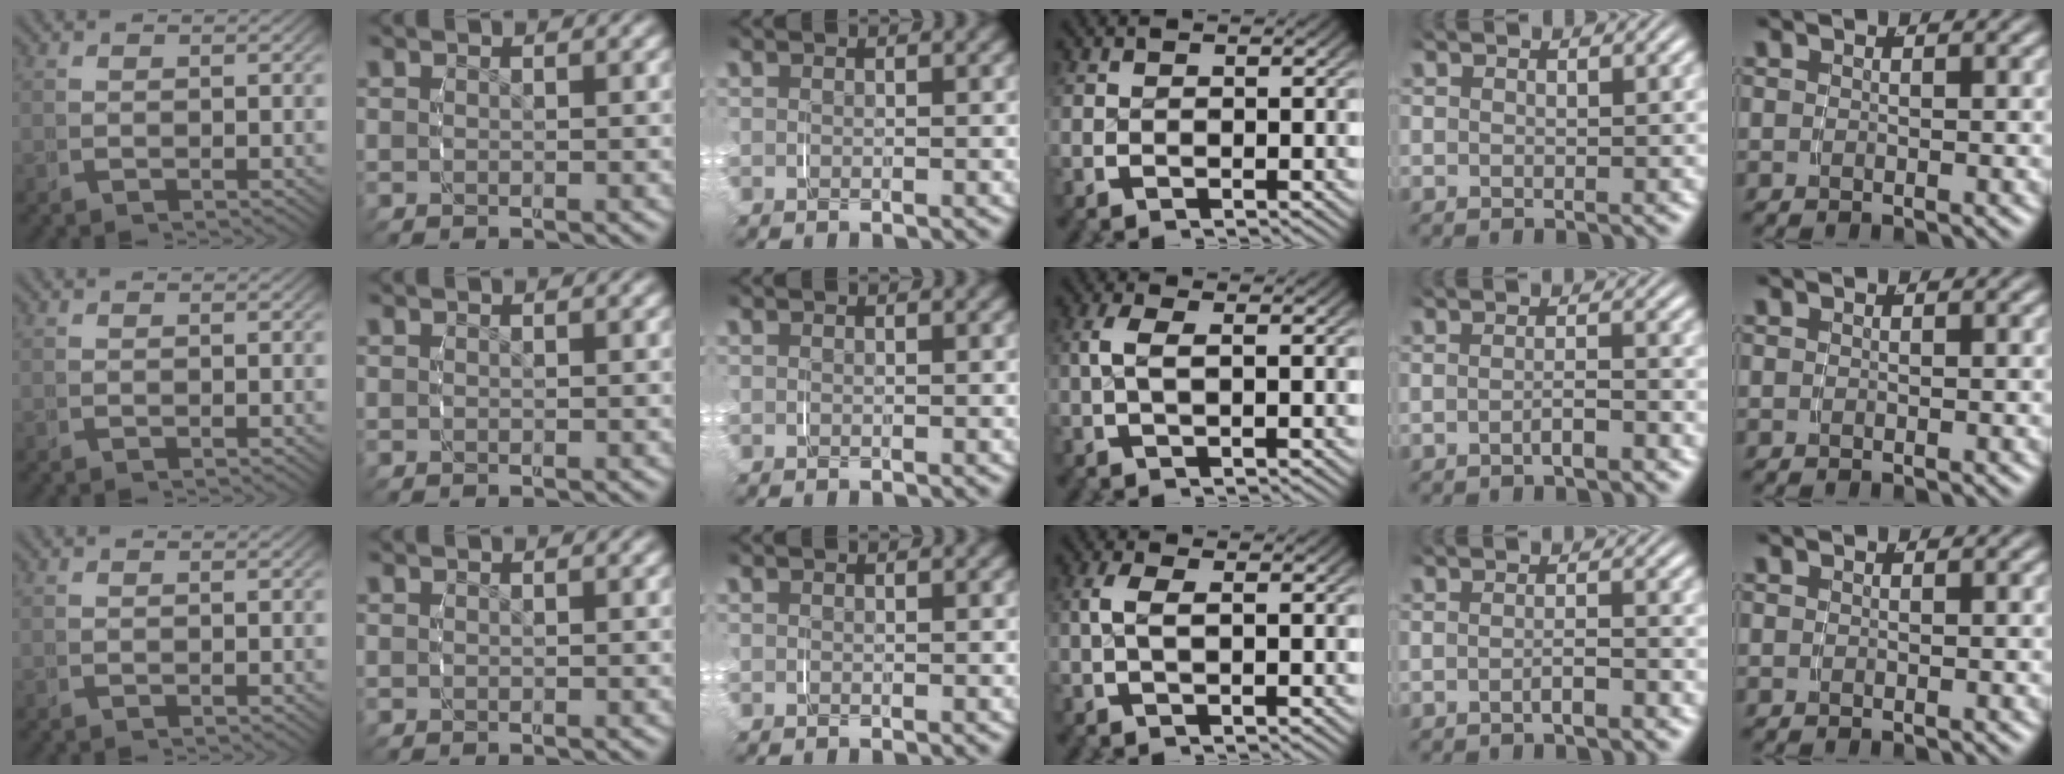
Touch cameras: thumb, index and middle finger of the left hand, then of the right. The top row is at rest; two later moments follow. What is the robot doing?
{"motion": "grasp_and_lifting", "object": "toothpaste"}